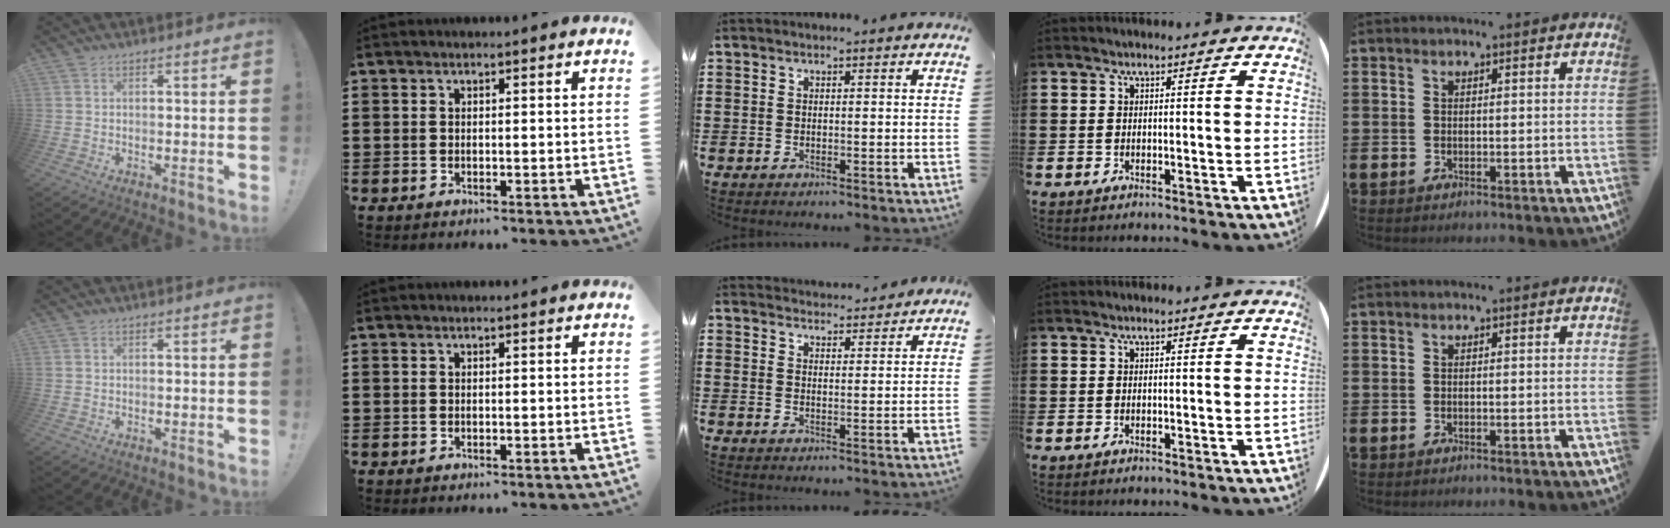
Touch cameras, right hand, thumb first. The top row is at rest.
{"middle": {"total": 3.2, "force": [3.2, 0.0, -0.4], "torque": [-0.001, -0.015, 0.059]}}